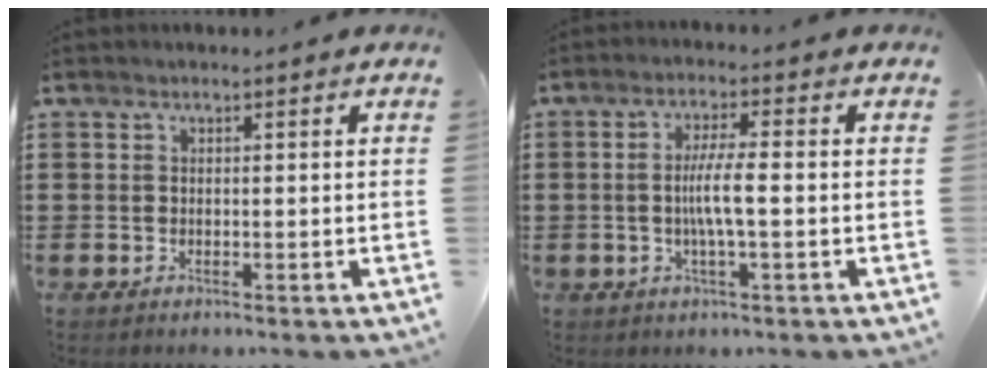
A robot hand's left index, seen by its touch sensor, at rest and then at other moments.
{"total": 5.3, "force": [-0.7, 0.5, 5.3], "torque": [-0.100, -0.003, -0.017]}